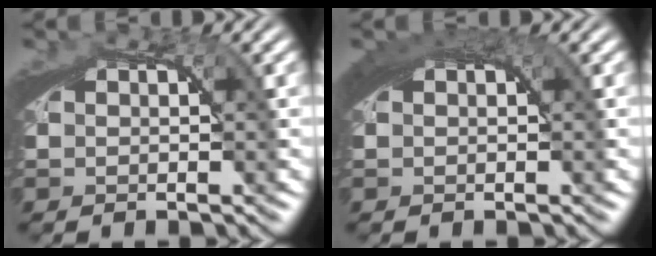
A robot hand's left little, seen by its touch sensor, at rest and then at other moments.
{"total": 2.6, "force": [1.3, 0.7, 2.2], "torque": [-0.027, 0.011, 0.016]}